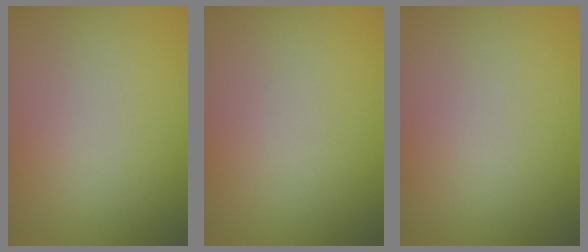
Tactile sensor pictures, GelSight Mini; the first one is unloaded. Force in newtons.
{"total": 0.0}
{"total": 0.0}